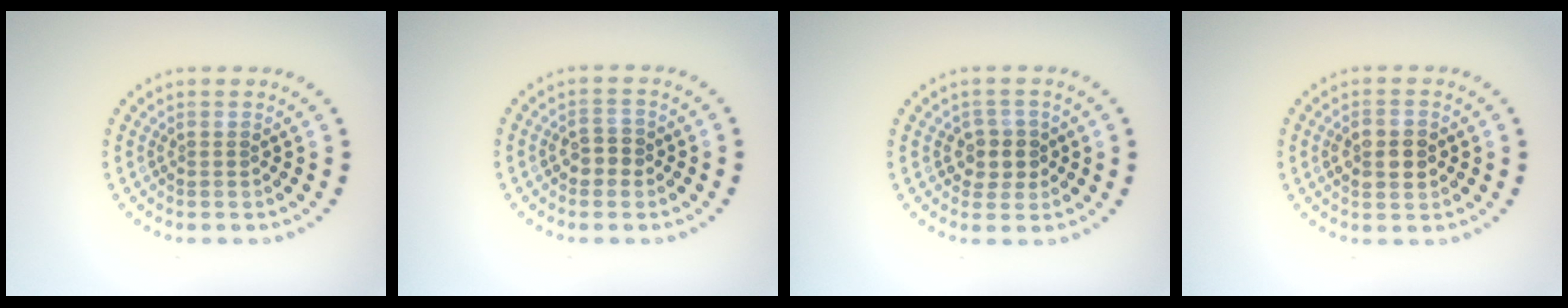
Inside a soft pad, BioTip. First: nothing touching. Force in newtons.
{"total": 1.9, "press": 1.8, "slide": 0.5}
{"total": 2.3, "press": 2.0, "slide": 1.0}
{"total": 2.8, "press": 2.8, "slide": 0.1}